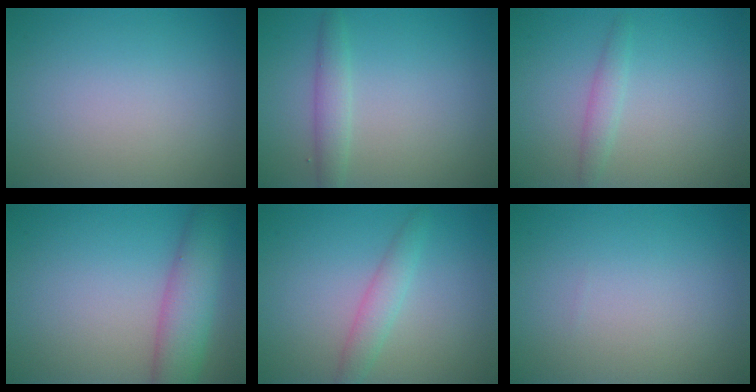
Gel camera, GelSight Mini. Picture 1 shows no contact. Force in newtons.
{"total": 2.0, "press": 2.0, "slide": 0.2}
{"total": 1.5, "press": 1.5, "slide": 0.0}
{"total": 5.5, "press": 5.5, "slide": 0.2}
{"total": 2.1, "press": 2.1, "slide": 0.1}
{"total": 0.0}